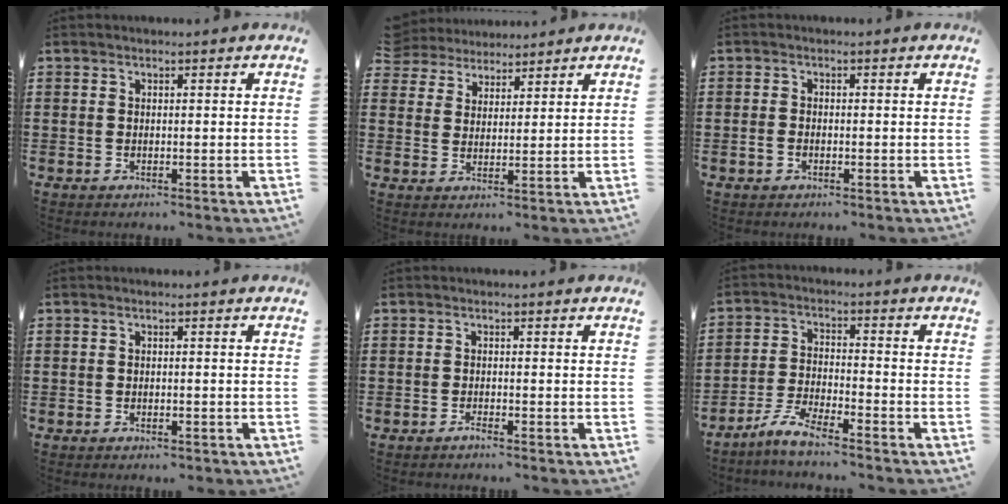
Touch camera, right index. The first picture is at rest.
{"total": 4.0, "force": [3.7, 1.5, -0.5], "torque": [-0.009, -0.005, 0.072]}
{"total": 1.2, "force": [-0.7, 0.7, 0.8], "torque": [-0.016, -0.002, -0.012]}
{"total": 0.8, "force": [-0.7, 0.1, 0.3], "torque": [-0.008, -0.004, -0.014]}
{"total": 0.6, "force": [-0.6, -0.1, 0.1], "torque": [-0.003, -0.004, -0.012]}
{"total": 5.3, "force": [-4.8, 0.0, 2.4], "torque": [-0.068, -0.012, -0.098]}